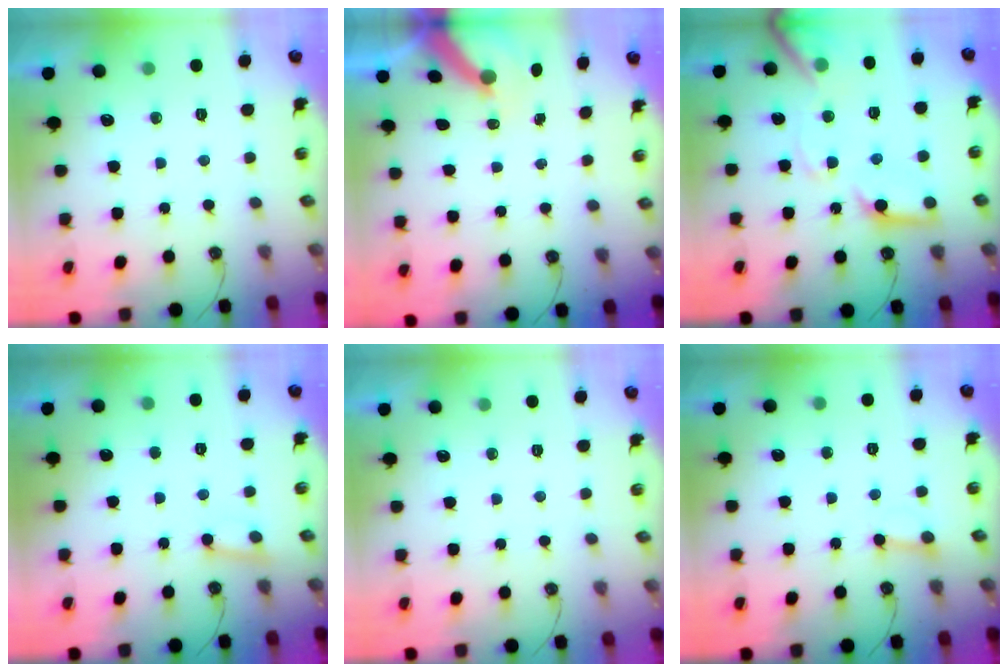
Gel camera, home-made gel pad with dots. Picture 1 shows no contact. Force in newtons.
{"total": 6.4, "press": 6.4, "slide": 0.6}
{"total": 16.8, "press": 16.7, "slide": 2.1}
{"total": 4.3, "press": 4.3, "slide": 0.3}
{"total": 0.0}
{"total": 2.7, "press": 2.7, "slide": 0.3}